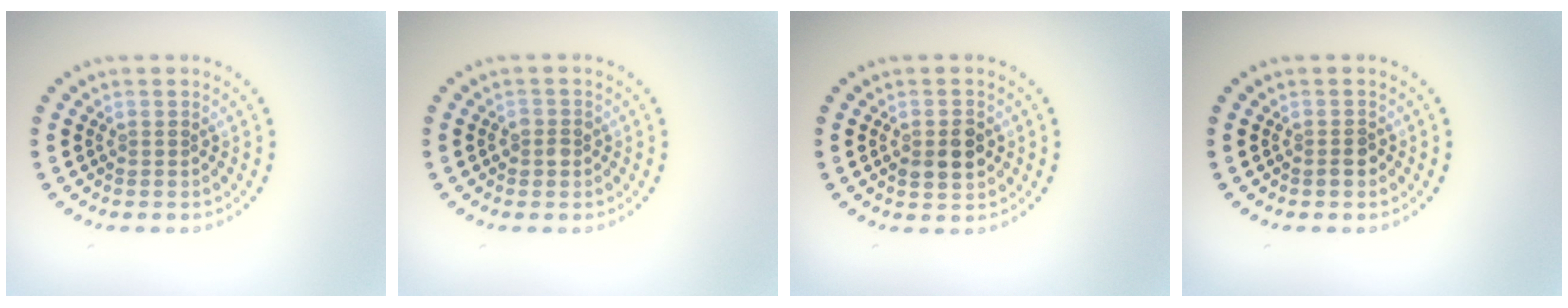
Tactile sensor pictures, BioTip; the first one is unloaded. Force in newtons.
{"total": 1.3, "press": 1.2, "slide": 0.5}
{"total": 3.0, "press": 2.9, "slide": 0.2}
{"total": 1.3, "press": 1.1, "slide": 0.6}